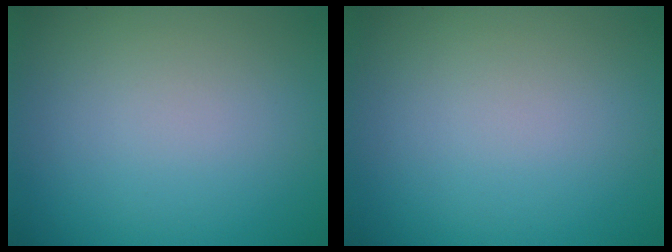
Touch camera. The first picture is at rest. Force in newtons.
{"total": 0.0}